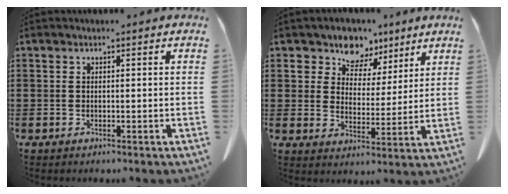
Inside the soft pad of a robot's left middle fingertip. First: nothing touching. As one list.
[{"total": 7.2, "force": [5.7, 4.4, 0.9], "torque": [-0.053, -0.030, 0.102]}]